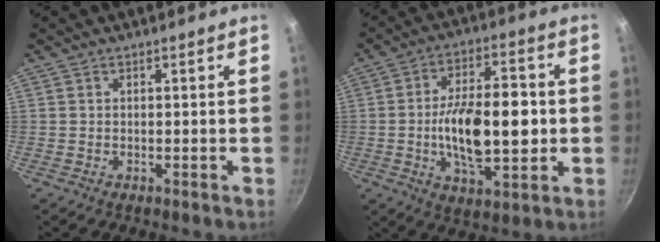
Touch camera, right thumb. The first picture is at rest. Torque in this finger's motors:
{"motor_torque": [-0.27, 0.97, 1.49, -0.12, 0.15]}